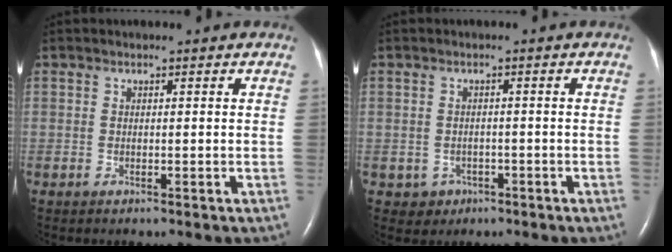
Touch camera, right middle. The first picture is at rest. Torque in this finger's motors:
{"motor_torque": [-0.21, -0.08, -0.08, -0.01]}